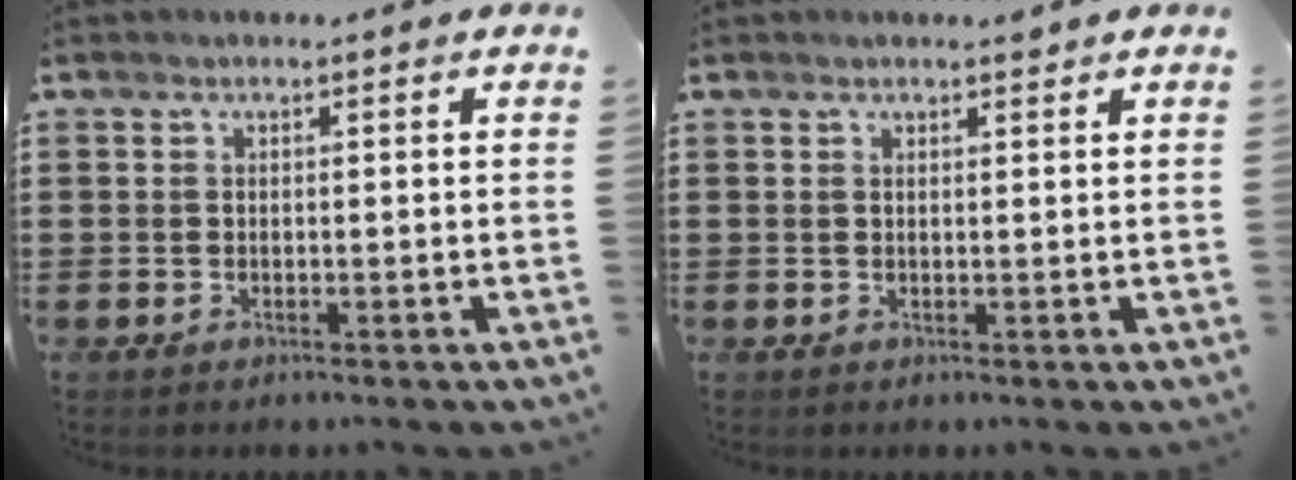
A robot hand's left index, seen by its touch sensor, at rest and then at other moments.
{"total": 1.1, "force": [1.1, 0.2, 0.3], "torque": [-0.008, 0.001, 0.020]}